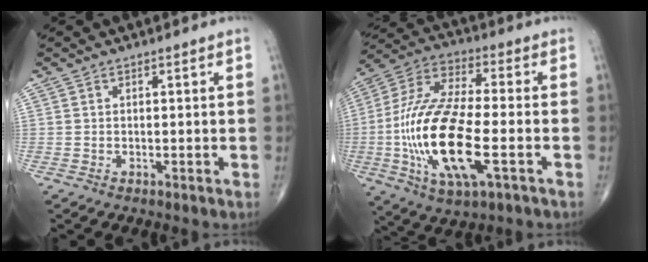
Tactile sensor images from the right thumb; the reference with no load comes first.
{"total": 21.8, "force": [-4.8, 7.9, 19.7], "torque": [-0.423, 0.015, -0.081]}